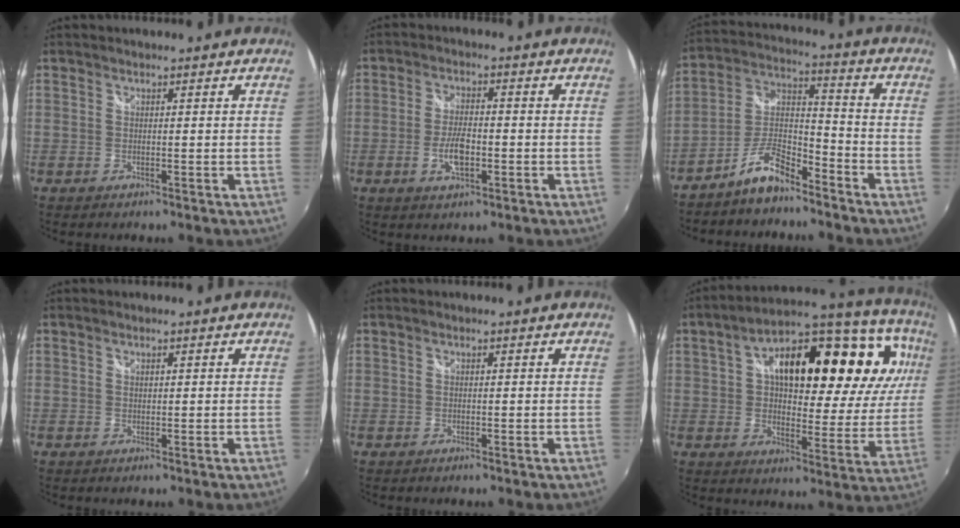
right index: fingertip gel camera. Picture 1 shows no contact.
{"total": 6.0, "force": [-1.8, 2.5, 5.1], "torque": [-0.104, -0.001, -0.032]}
{"total": 8.9, "force": [-6.9, 2.7, 4.9], "torque": [-0.118, 0.029, -0.131]}
{"total": 0.7, "force": [0.4, 0.4, 0.4], "torque": [-0.005, 0.001, 0.007]}
{"total": 0.0}
{"total": 29.6, "force": [11.0, 15.0, 23.0], "torque": [-0.380, 0.086, 0.184]}